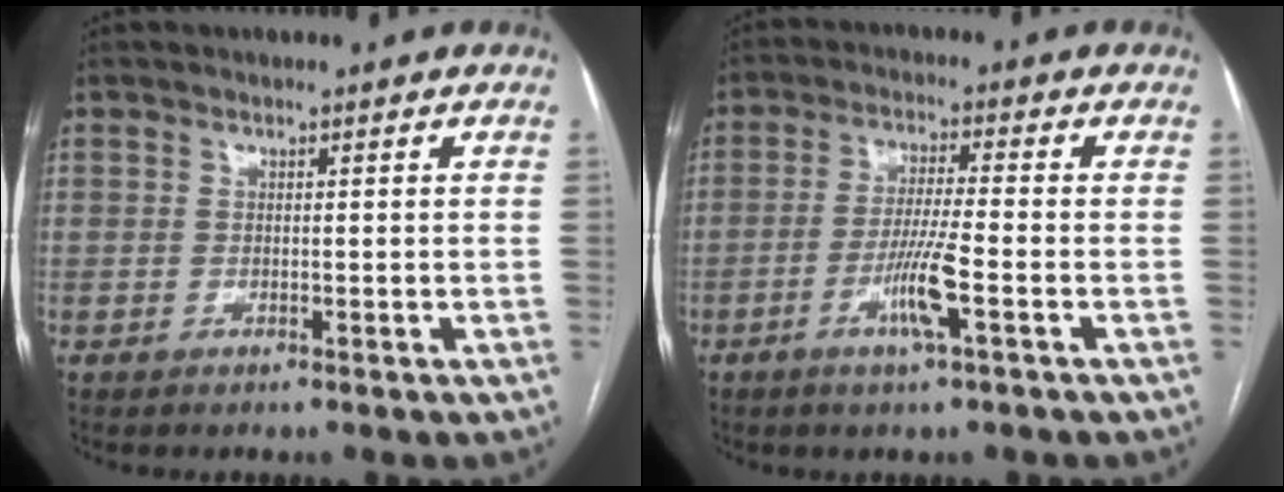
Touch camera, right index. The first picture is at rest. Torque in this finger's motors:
{"motor_torque": [0.12, -0.04, 0.17, 0.11]}